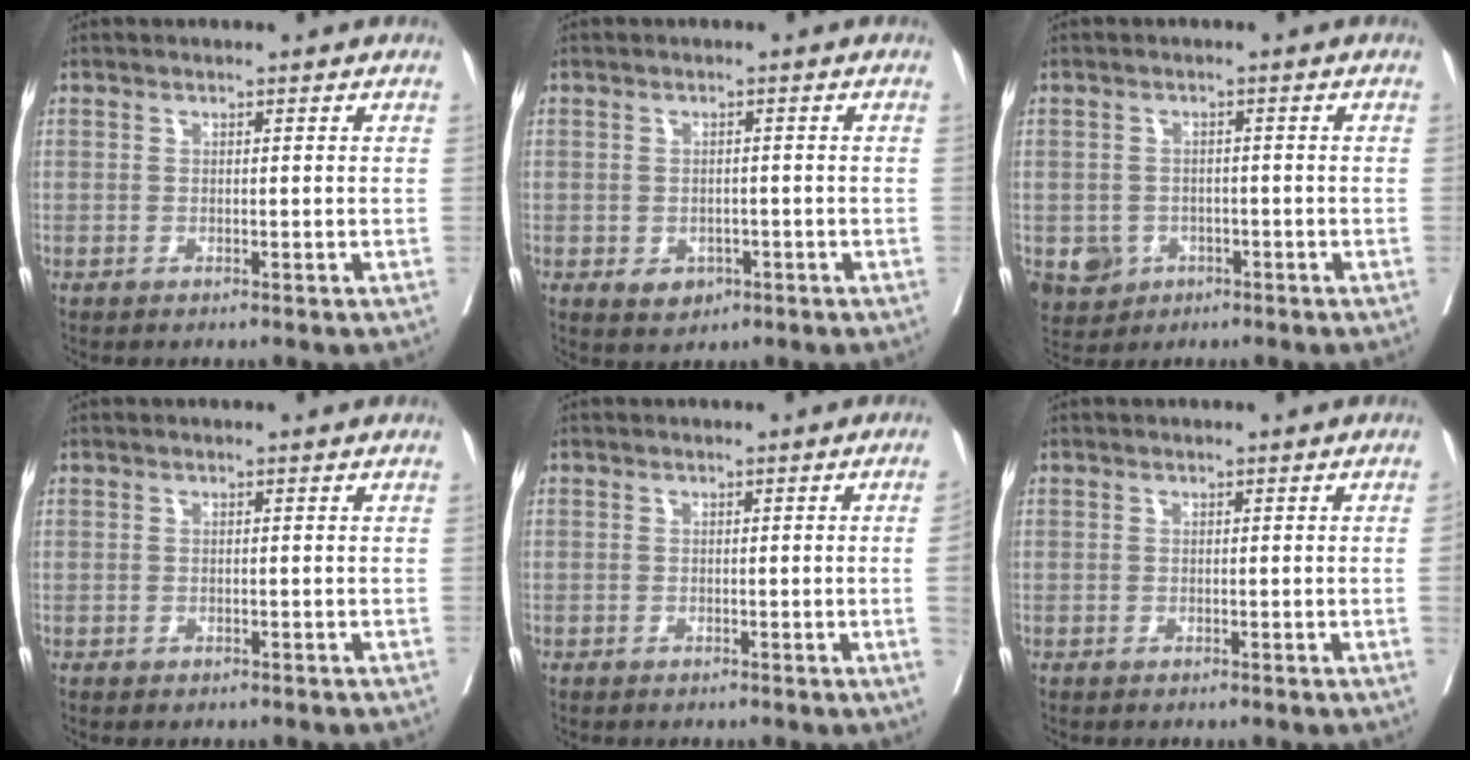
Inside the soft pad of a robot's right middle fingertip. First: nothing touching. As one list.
[{"total": 3.0, "force": [-1.2, 2.3, 1.4], "torque": [-0.015, 0.002, -0.007]}, {"total": 4.8, "force": [-2.0, 4.3, 1.2], "torque": [-0.017, 0.004, -0.024]}, {"total": 0.5, "force": [-0.3, 0.3, 0.2], "torque": [-0.006, 0.001, -0.005]}, {"total": 2.1, "force": [-0.4, -0.6, 2.0], "torque": [-0.025, -0.003, -0.006]}, {"total": 0.8, "force": [-0.1, -0.2, 0.8], "torque": [-0.012, -0.002, 0.001]}]